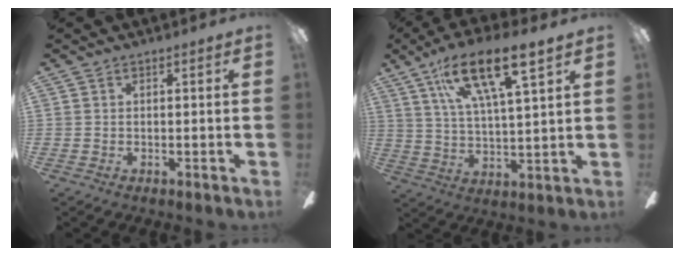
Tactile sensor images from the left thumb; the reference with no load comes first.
{"total": 16.1, "force": [10.2, 3.9, 11.8], "torque": [-0.213, -0.042, 0.168]}